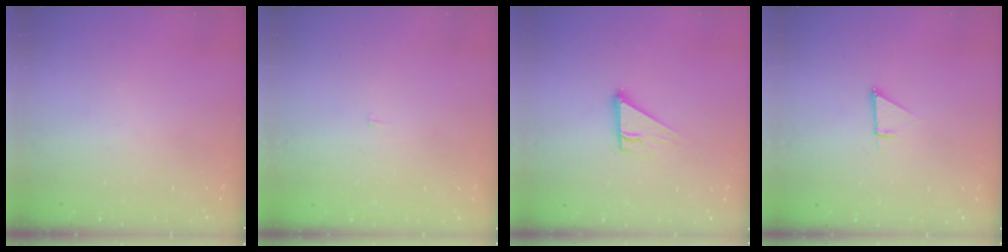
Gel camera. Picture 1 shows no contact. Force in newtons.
{"total": 1.9, "press": 1.9, "slide": 0.1}
{"total": 5.1, "press": 5.0, "slide": 0.4}
{"total": 2.3, "press": 2.3, "slide": 0.1}